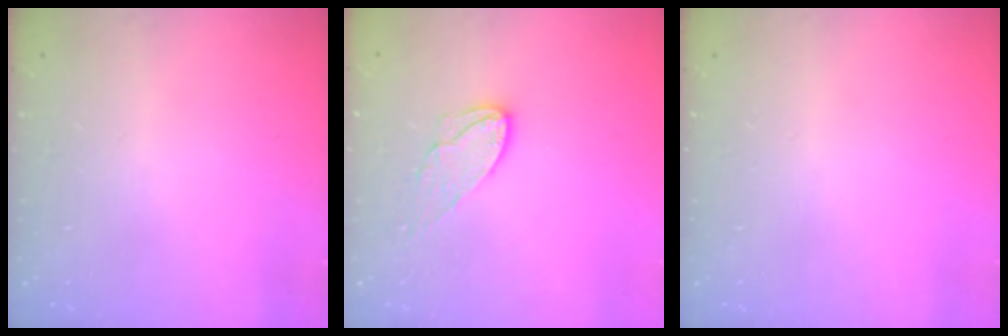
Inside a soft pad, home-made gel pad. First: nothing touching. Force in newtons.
{"total": 8.6, "press": 8.5, "slide": 0.6}
{"total": 0.0}